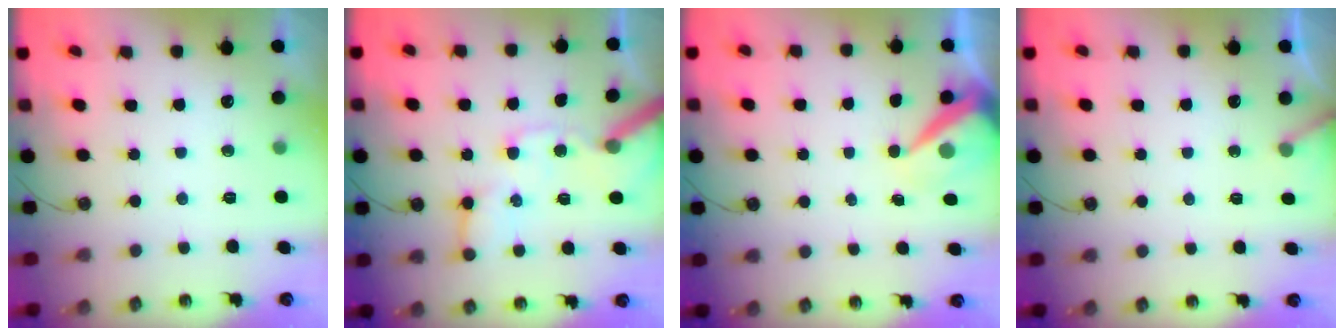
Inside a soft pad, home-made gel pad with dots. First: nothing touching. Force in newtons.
{"total": 15.2, "press": 15.1, "slide": 1.9}
{"total": 9.1, "press": 9.0, "slide": 0.7}
{"total": 4.1, "press": 4.1, "slide": 0.4}